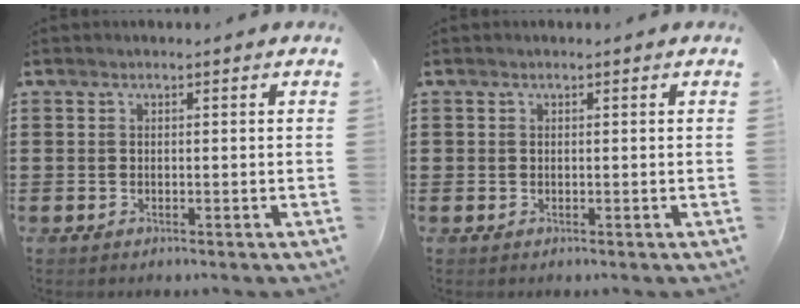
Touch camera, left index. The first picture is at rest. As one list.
[{"total": 0.0}]